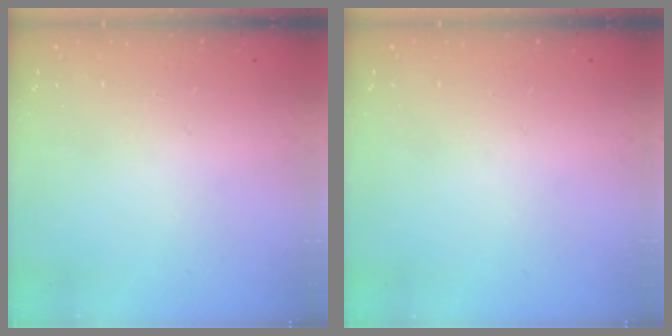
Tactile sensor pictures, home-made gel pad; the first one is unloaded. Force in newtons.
{"total": 0.0}